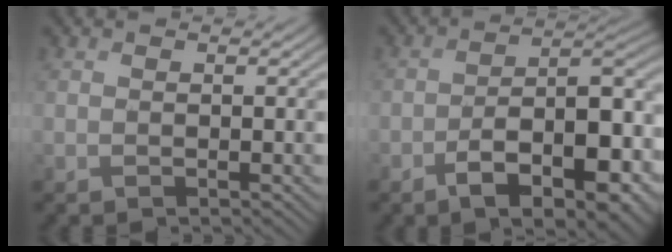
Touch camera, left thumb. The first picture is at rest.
{"total": 11.8, "force": [-5.7, 5.3, 8.9], "torque": [-0.138, -0.010, -0.088]}